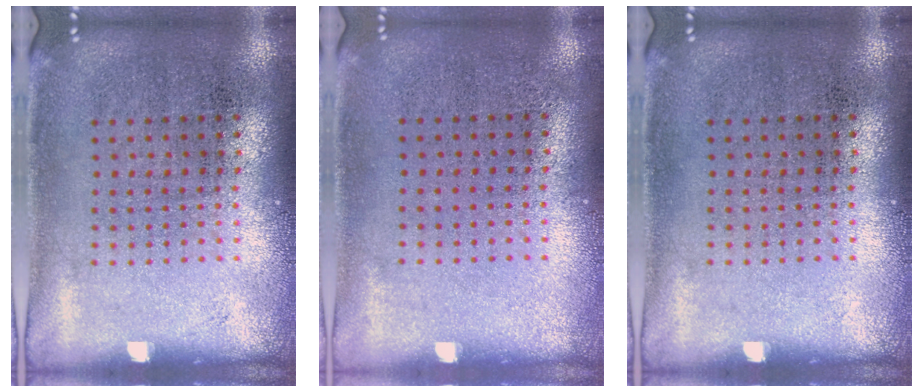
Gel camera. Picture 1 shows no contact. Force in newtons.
{"total": 0.0}
{"total": 0.0}